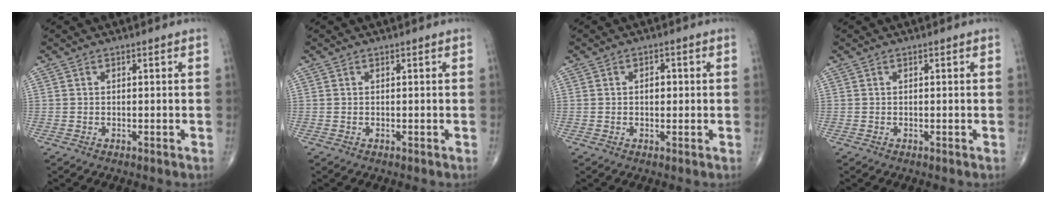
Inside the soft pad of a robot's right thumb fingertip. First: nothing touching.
{"total": 0.0}
{"total": 2.1, "force": [0.2, 1.4, 1.5], "torque": [-0.015, 0.007, 0.001]}
{"total": 0.0}